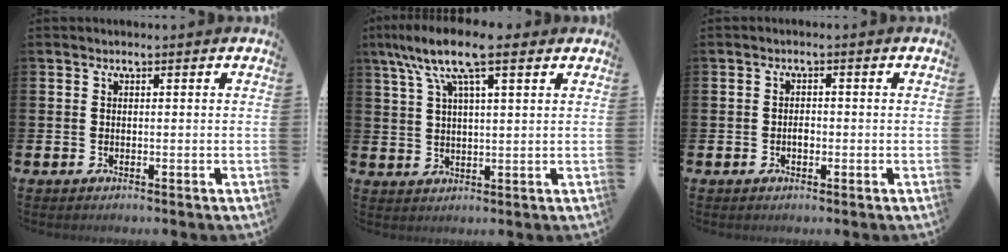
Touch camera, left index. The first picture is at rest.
{"total": 9.5, "force": [6.7, 2.5, 6.3], "torque": [-0.125, -0.011, 0.118]}
{"total": 1.3, "force": [-0.3, 0.8, 1.0], "torque": [-0.007, -0.002, -0.009]}